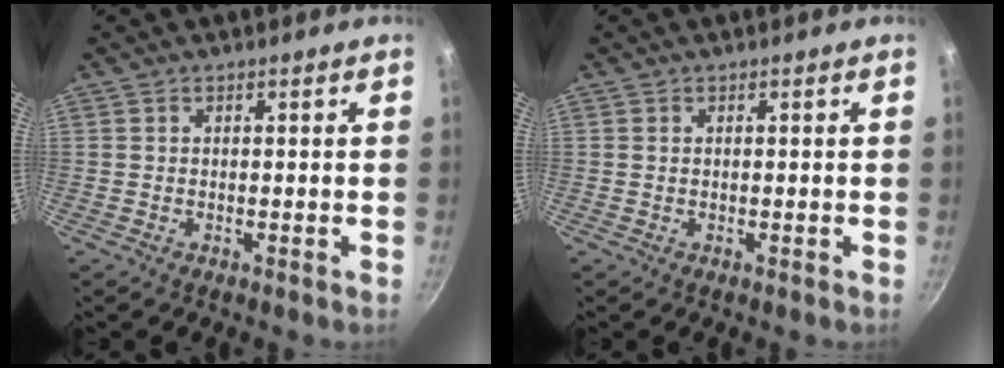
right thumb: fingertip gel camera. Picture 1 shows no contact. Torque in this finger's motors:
{"motor_torque": [0.01, 0.23, 0.23, 0.07, 0.04]}